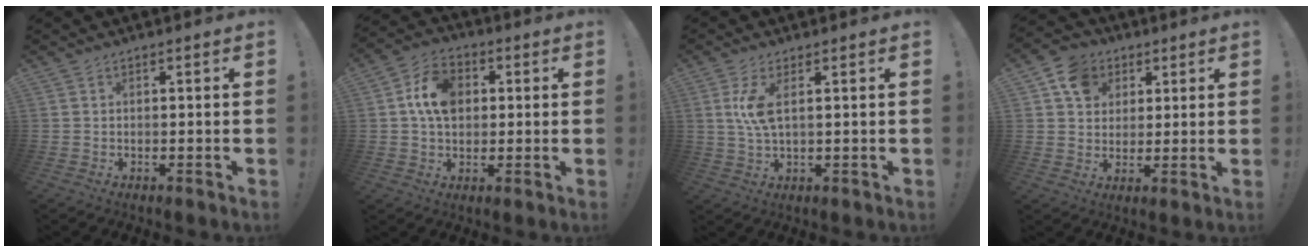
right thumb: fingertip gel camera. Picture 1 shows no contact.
{"total": 11.6, "force": [2.2, 8.6, 7.4], "torque": [-0.119, 0.009, 0.043]}
{"total": 6.4, "force": [1.6, 2.1, 5.9], "torque": [-0.117, -0.008, 0.024]}
{"total": 9.6, "force": [4.1, 8.1, 3.2], "torque": [-0.040, -0.020, 0.079]}